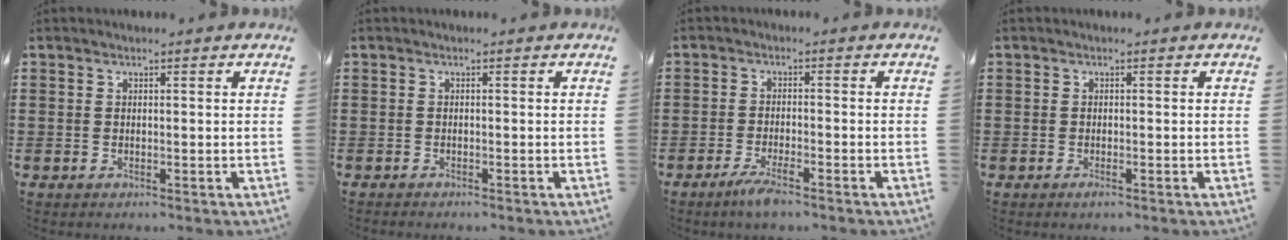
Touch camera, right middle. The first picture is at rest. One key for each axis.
{"total": 0.6, "fx": -0.6, "fy": 0.0, "fz": 0.0, "tx": -0.002, "ty": 0.000, "tz": -0.013}
{"total": 3.2, "fx": -2.3, "fy": 0.3, "fz": 2.1, "tx": -0.048, "ty": -0.005, "tz": -0.045}
{"total": 0.6, "fx": -0.5, "fy": 0.1, "fz": 0.4, "tx": -0.010, "ty": -0.006, "tz": -0.008}